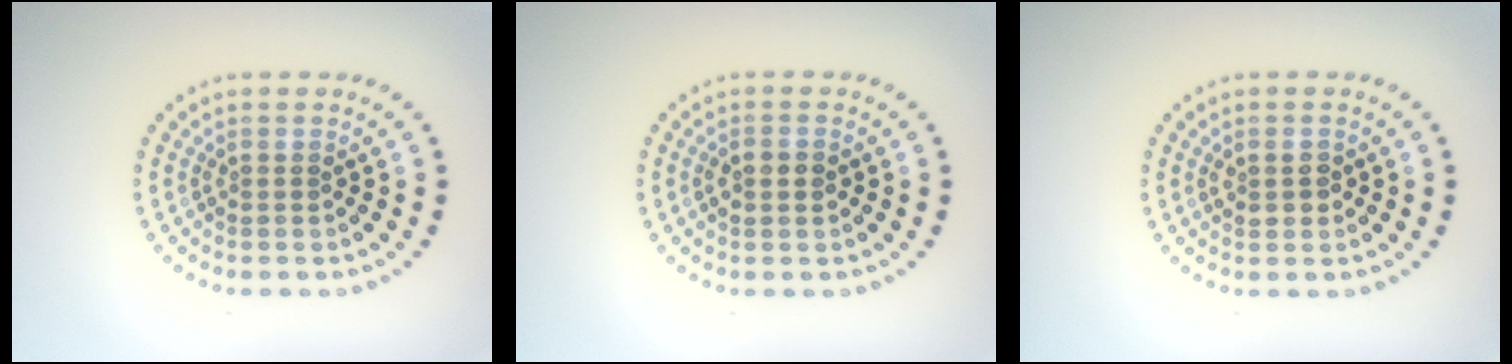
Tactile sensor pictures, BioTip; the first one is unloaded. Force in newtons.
{"total": 1.3, "press": 1.3, "slide": 0.1}
{"total": 1.5, "press": 1.4, "slide": 0.4}